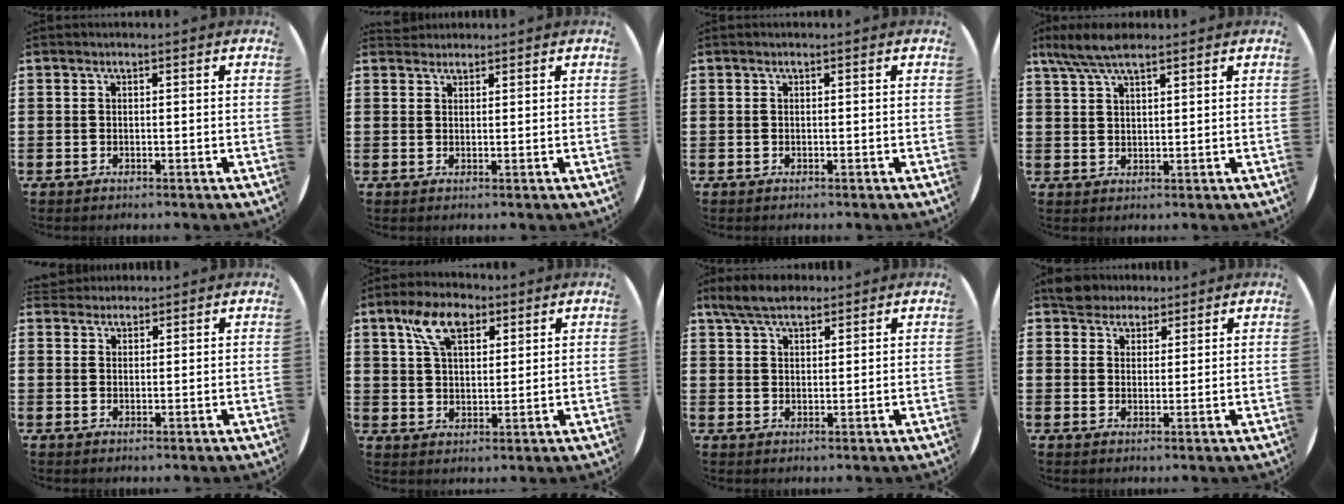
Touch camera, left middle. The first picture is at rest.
{"total": 1.3, "force": [1.3, 0.3, -0.2], "torque": [0.001, 0.002, 0.026]}
{"total": 0.0}
{"total": 5.4, "force": [4.2, 1.3, 3.2], "torque": [-0.071, -0.003, 0.075]}
{"total": 2.1, "force": [2.0, 0.6, -0.2], "torque": [-0.001, 0.001, 0.040]}
{"total": 7.6, "force": [4.5, 4.0, 4.6], "torque": [-0.090, 0.005, 0.079]}
{"total": 5.2, "force": [4.4, 1.8, 2.1], "torque": [-0.052, -0.004, 0.082]}
{"total": 3.9, "force": [3.6, 1.6, 0.0], "torque": [-0.006, -0.001, 0.070]}